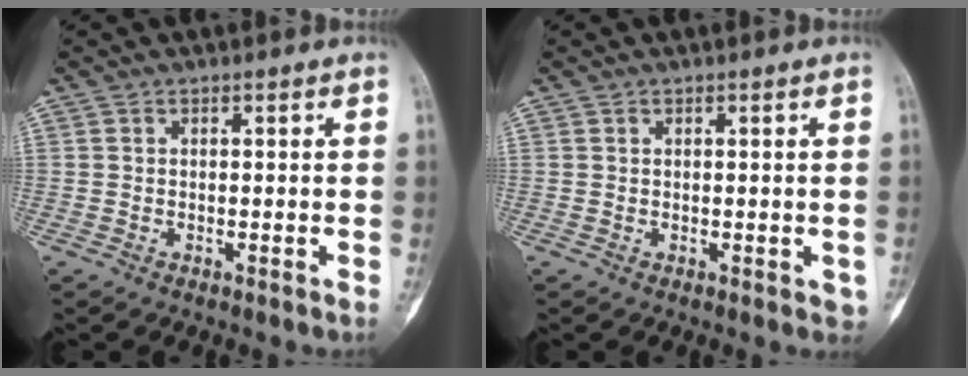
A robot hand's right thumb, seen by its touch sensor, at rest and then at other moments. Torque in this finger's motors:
{"motor_torque": [0.13, 0.40, 0.45, -0.24, 0.08]}